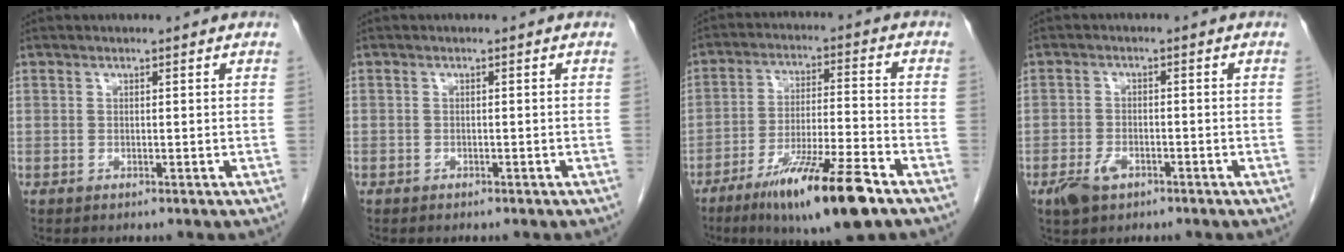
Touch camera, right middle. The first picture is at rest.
{"total": 0.7, "force": [-0.5, 0.5, 0.0], "torque": [-0.009, 0.003, -0.009]}
{"total": 14.4, "force": [-8.9, 0.9, 11.2], "torque": [-0.200, -0.030, -0.151]}
{"total": 3.8, "force": [-2.2, 2.1, 2.3], "torque": [-0.048, -0.001, -0.034]}